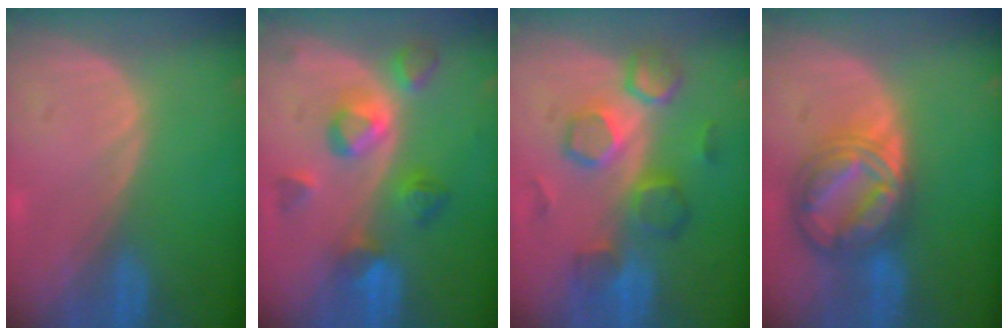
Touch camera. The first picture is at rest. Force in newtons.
{"total": 7.6, "press": 7.3, "slide": 2.0}
{"total": 8.5, "press": 8.4, "slide": 1.4}
{"total": 9.0, "press": 9.0, "slide": 0.7}